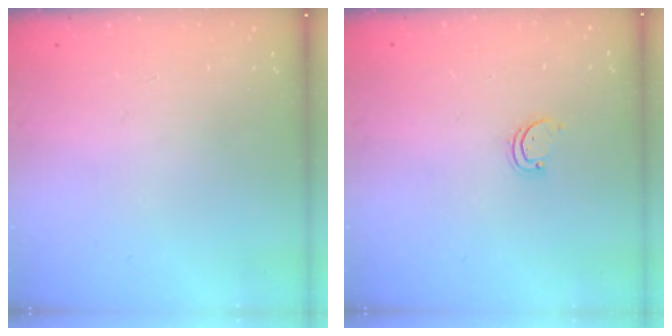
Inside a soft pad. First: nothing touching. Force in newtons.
{"total": 1.7, "press": 1.7, "slide": 0.3}